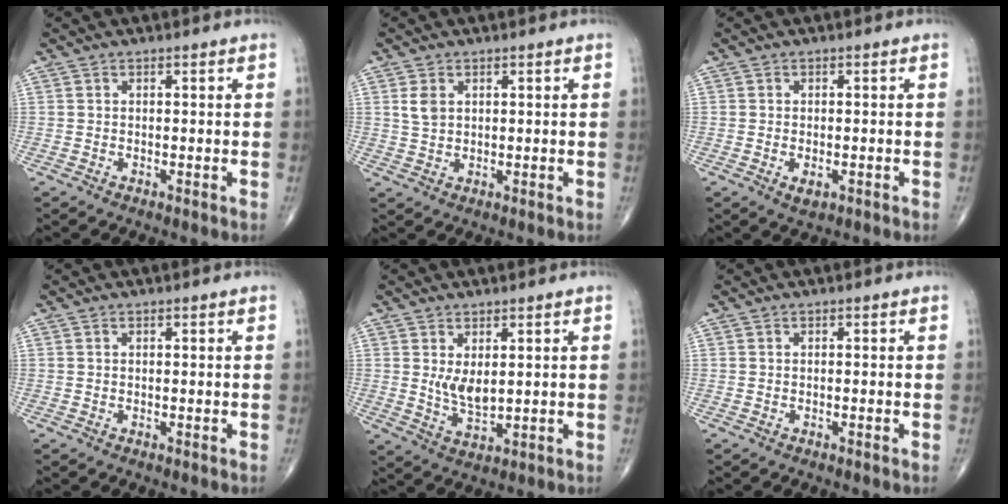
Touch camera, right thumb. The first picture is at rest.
{"total": 2.9, "force": [1.0, 2.0, 1.9], "torque": [-0.033, -0.002, 0.026]}
{"total": 2.3, "force": [-0.9, 1.2, 1.8], "torque": [-0.028, 0.002, -0.010]}
{"total": 0.0}
{"total": 4.9, "force": [1.1, 2.3, 4.1], "torque": [-0.066, -0.019, 0.031]}
{"total": 0.0}